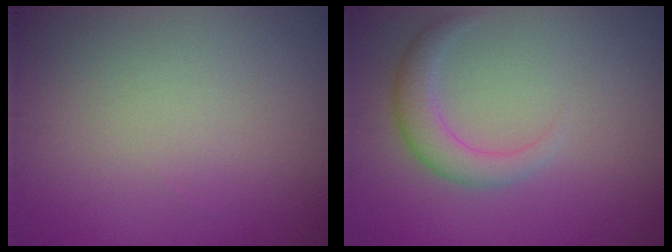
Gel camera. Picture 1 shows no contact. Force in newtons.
{"total": 2.8, "press": 2.8, "slide": 0.2}